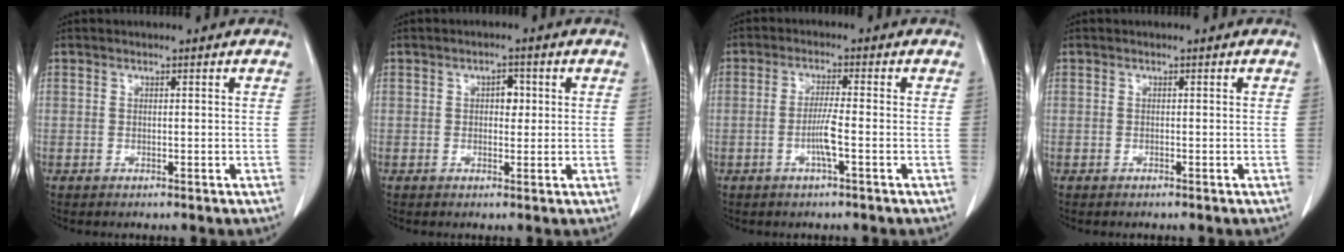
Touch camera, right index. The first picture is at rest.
{"total": 2.3, "force": [0.4, 1.4, 1.7], "torque": [-0.023, 0.006, 0.004]}
{"total": 4.0, "force": [-1.3, -0.2, 3.8], "torque": [-0.076, -0.003, -0.026]}
{"total": 0.0}